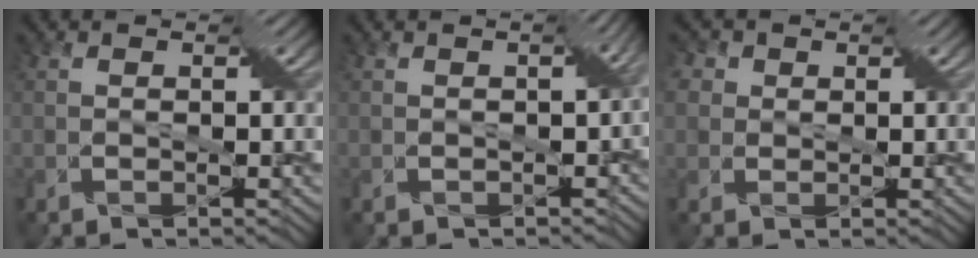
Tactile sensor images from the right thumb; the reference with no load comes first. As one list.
[{"total": 4.3, "force": [-0.7, 2.4, 3.5], "torque": [-0.041, -0.011, -0.007]}, {"total": 5.3, "force": [2.0, 4.3, 2.3], "torque": [-0.058, 0.025, 0.022]}]